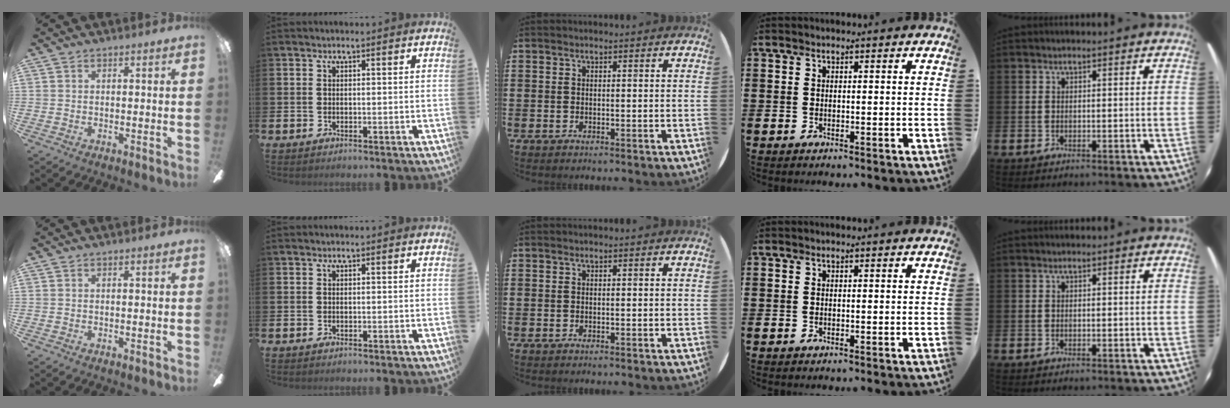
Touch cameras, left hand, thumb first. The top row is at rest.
{}